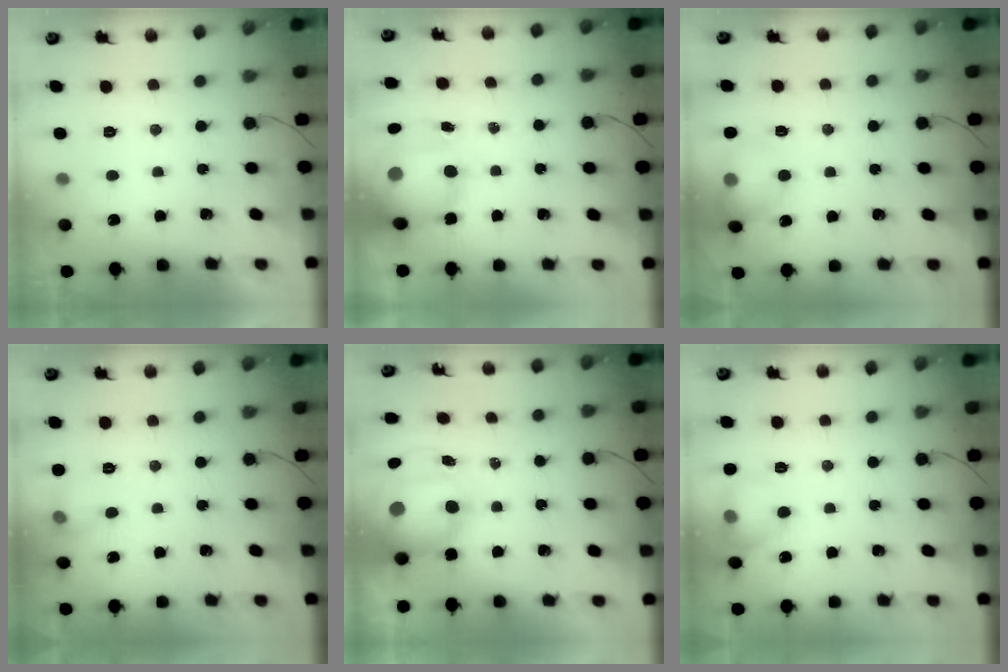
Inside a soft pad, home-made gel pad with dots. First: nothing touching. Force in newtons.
{"total": 11.1, "press": 10.8, "slide": 2.6}
{"total": 10.4, "press": 10.2, "slide": 1.6}
{"total": 6.6, "press": 6.4, "slide": 1.5}
{"total": 13.2, "press": 12.8, "slide": 3.4}
{"total": 8.9, "press": 8.8, "slide": 1.2}